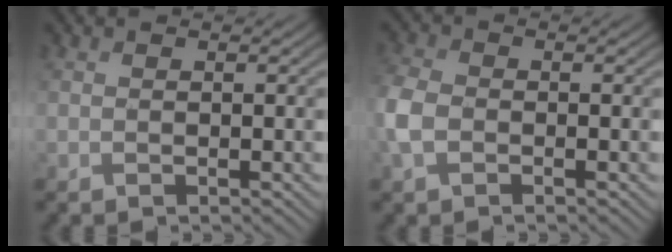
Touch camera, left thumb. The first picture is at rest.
{"total": 3.9, "force": [-1.7, 2.5, 2.4], "torque": [-0.070, -0.001, -0.047]}